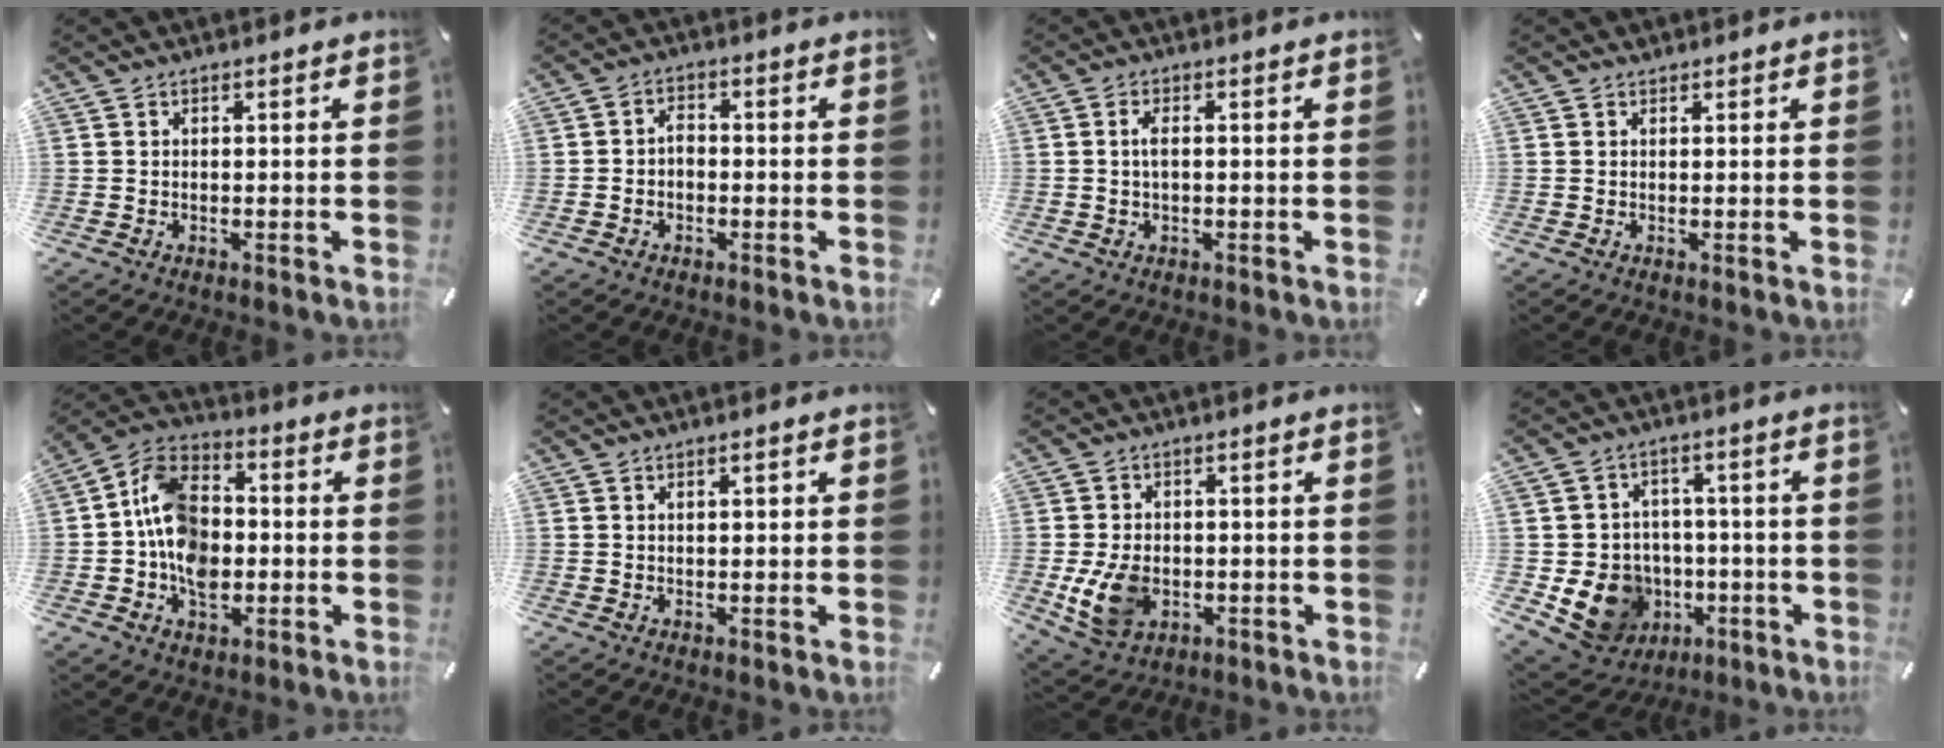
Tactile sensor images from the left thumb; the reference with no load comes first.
{"total": 2.4, "force": [-0.8, 1.6, 1.6], "torque": [-0.032, 0.006, -0.017]}
{"total": 2.7, "force": [0.1, 0.9, 2.6], "torque": [-0.049, 0.001, 0.000]}
{"total": 0.7, "force": [0.5, 0.5, 0.1], "torque": [0.000, 0.000, 0.010]}
{"total": 13.6, "force": [-2.6, 10.1, 8.8], "torque": [-0.185, 0.019, -0.047]}
{"total": 1.5, "force": [0.6, 0.7, 1.2], "torque": [-0.025, 0.004, 0.008]}
{"total": 9.3, "force": [-1.5, 6.9, 6.0], "torque": [-0.129, -0.003, -0.027]}
{"total": 13.0, "force": [-3.6, 11.4, 5.2], "torque": [-0.097, 0.017, -0.051]}